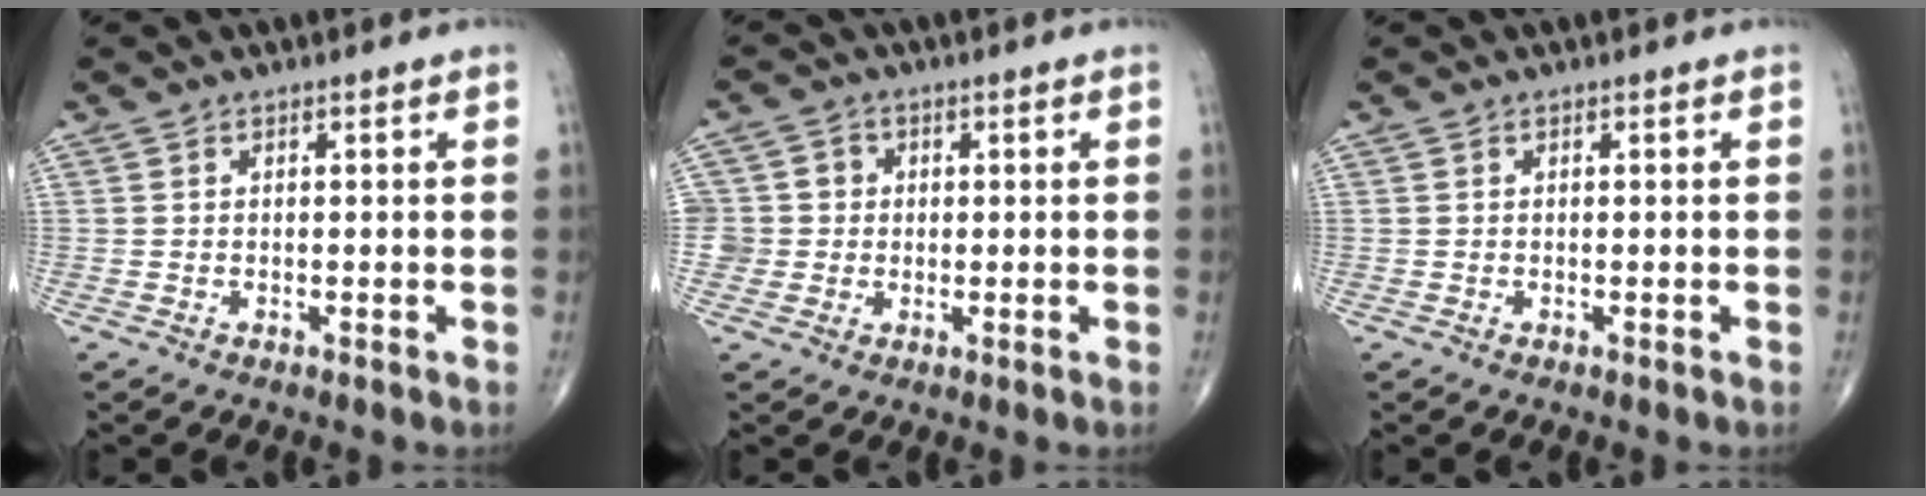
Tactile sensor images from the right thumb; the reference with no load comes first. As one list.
[{"total": 4.8, "force": [0.0, 4.8, 0.4], "torque": [0.023, 0.009, -0.003]}, {"total": 0.0}]